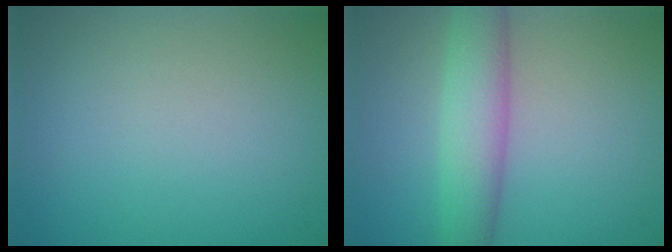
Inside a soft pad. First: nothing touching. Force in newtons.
{"total": 5.0, "press": 5.0, "slide": 0.4}